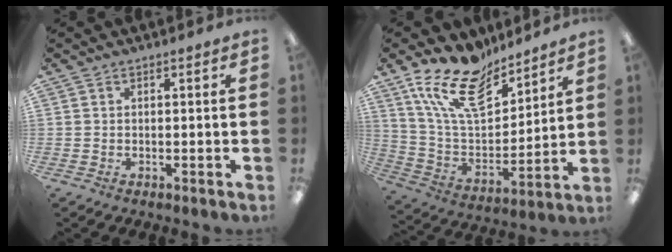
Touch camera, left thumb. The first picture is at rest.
{"total": 17.7, "force": [12.6, 7.9, 9.7], "torque": [-0.192, -0.071, 0.231]}